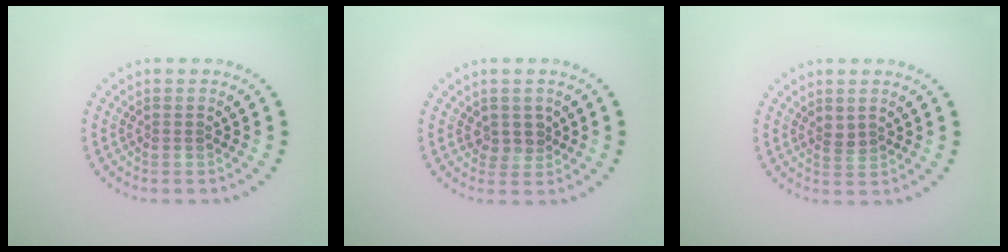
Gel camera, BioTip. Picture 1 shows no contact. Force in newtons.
{"total": 1.8, "press": 1.5, "slide": 1.0}
{"total": 1.1, "press": 1.1, "slide": 0.5}